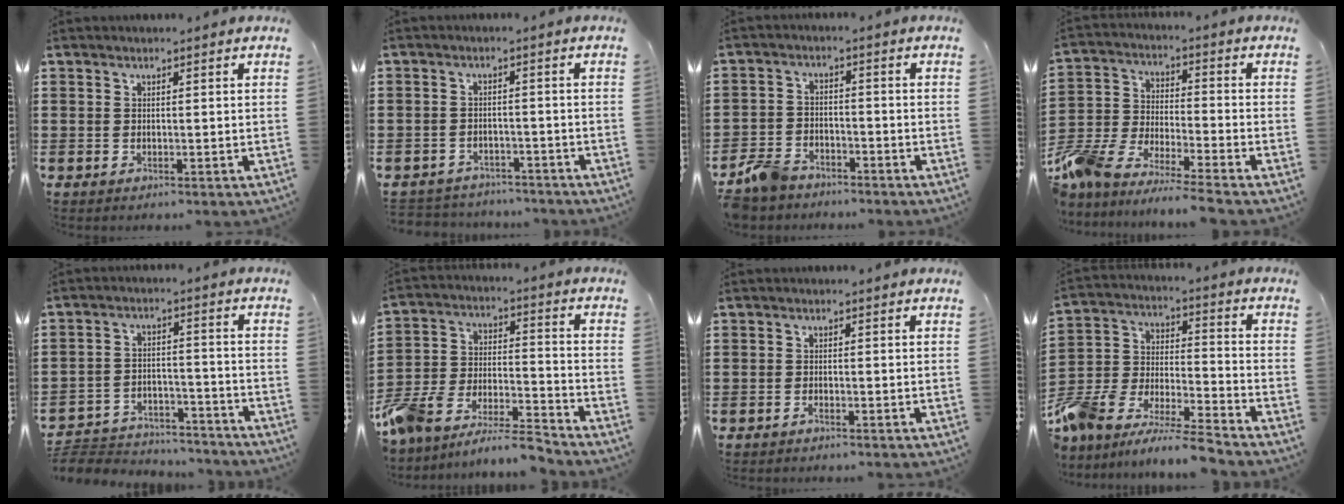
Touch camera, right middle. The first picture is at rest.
{"total": 3.0, "force": [-3.0, 0.5, -0.4], "torque": [-0.001, -0.002, -0.066]}
{"total": 5.0, "force": [-4.5, 1.7, 1.3], "torque": [-0.050, 0.003, -0.098]}
{"total": 7.5, "force": [-7.3, 0.6, 1.9], "torque": [-0.067, -0.007, -0.154]}
{"total": 5.3, "force": [-5.2, 0.8, 0.5], "torque": [-0.015, 0.007, -0.107]}
{"total": 8.8, "force": [-8.5, 1.3, 1.9], "torque": [-0.035, 0.015, -0.170]}
{"total": 0.8, "force": [-0.7, -0.1, 0.3], "torque": [-0.010, -0.006, -0.011]}
{"total": 9.3, "force": [-9.0, 0.8, 2.5], "torque": [-0.059, 0.005, -0.185]}